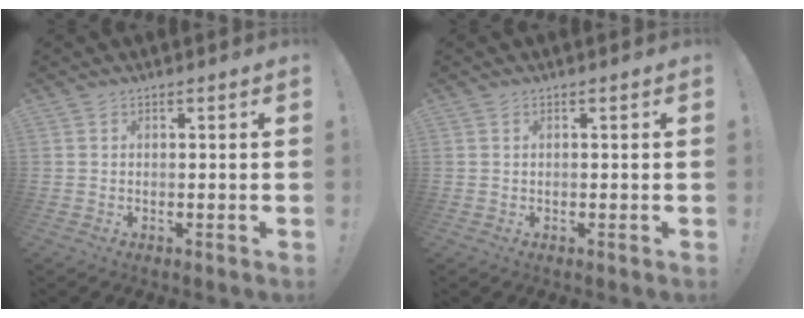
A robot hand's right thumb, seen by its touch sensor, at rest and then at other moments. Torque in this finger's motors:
{"motor_torque": [0.24, 0.25, -0.34, -0.33, -0.03]}